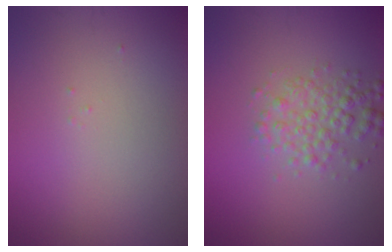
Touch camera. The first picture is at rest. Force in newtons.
{"total": 2.9, "press": 2.9, "slide": 0.0}